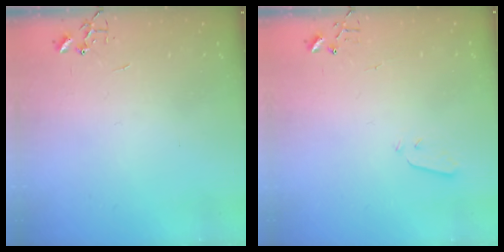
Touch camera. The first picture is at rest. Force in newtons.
{"total": 3.4, "press": 3.3, "slide": 0.7}